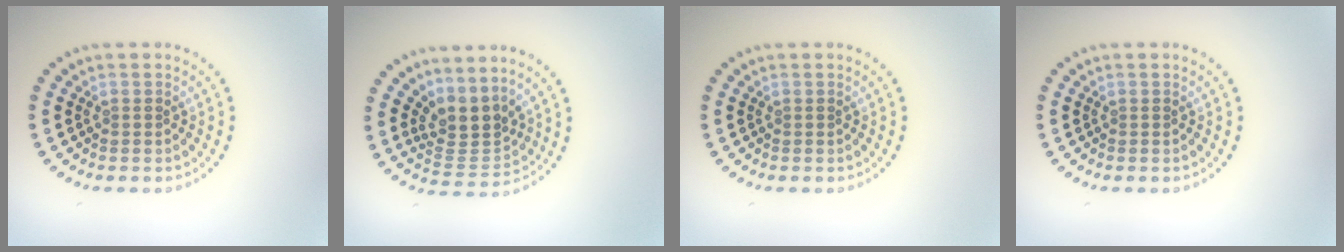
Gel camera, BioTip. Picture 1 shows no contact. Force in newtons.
{"total": 3.4, "press": 2.5, "slide": 2.3}
{"total": 0.0}
{"total": 0.0}